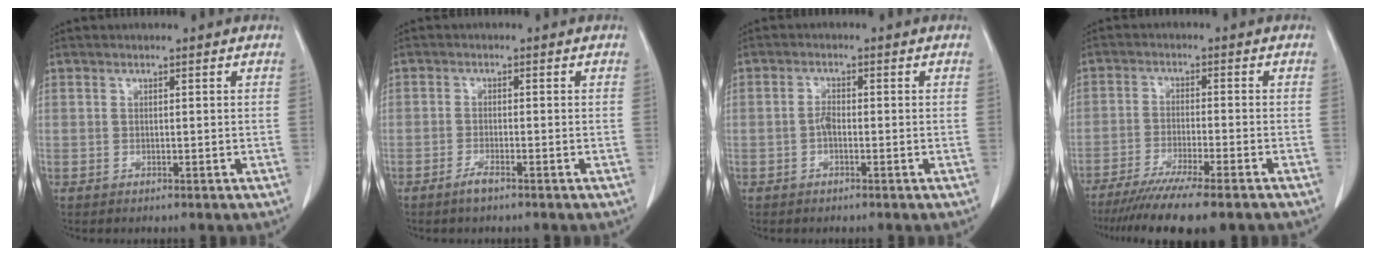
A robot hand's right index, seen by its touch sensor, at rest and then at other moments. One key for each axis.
{"total": 1.9, "fx": -1.4, "fy": 0.2, "fz": 1.2, "tx": -0.031, "ty": -0.001, "tz": -0.023}
{"total": 1.7, "fx": -0.6, "fy": 0.7, "fz": 1.5, "tx": -0.027, "ty": 0.005, "tz": -0.012}
{"total": 13.0, "fx": -10.6, "fy": 0.3, "fz": 7.5, "tx": -0.108, "ty": -0.036, "tz": -0.166}